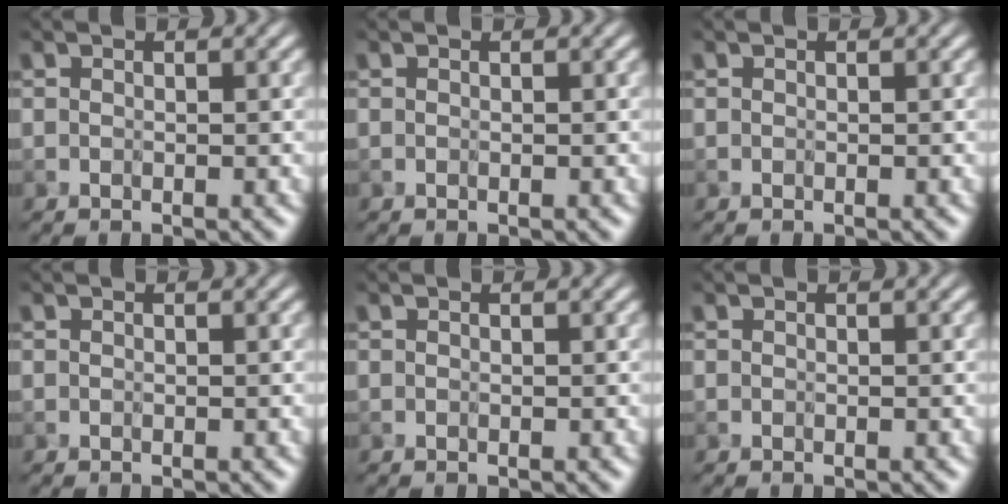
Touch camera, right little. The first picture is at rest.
{"total": 0.0}
{"total": 0.0}
{"total": 0.0}
{"total": 0.0}
{"total": 0.0}